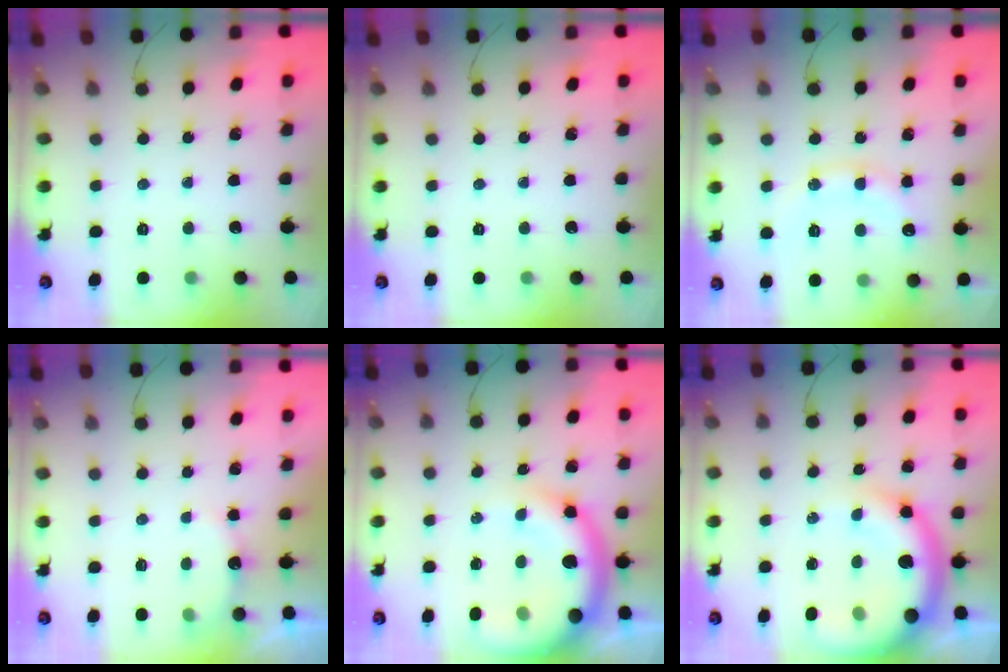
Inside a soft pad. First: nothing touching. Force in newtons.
{"total": 0.0}
{"total": 13.2, "press": 13.2, "slide": 0.8}
{"total": 5.6, "press": 5.5, "slide": 1.1}
{"total": 15.9, "press": 15.6, "slide": 3.1}
{"total": 15.9, "press": 15.6, "slide": 3.1}